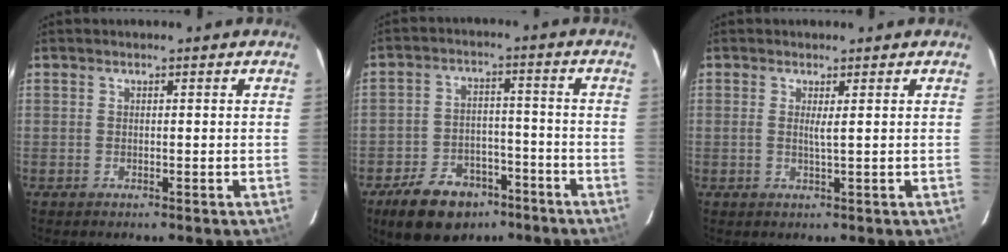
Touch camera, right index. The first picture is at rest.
{"total": 13.1, "force": [-8.8, 7.8, 5.7], "torque": [-0.133, 0.014, -0.124]}
{"total": 0.6, "force": [0.0, -0.2, 0.6], "torque": [-0.011, 0.000, -0.002]}